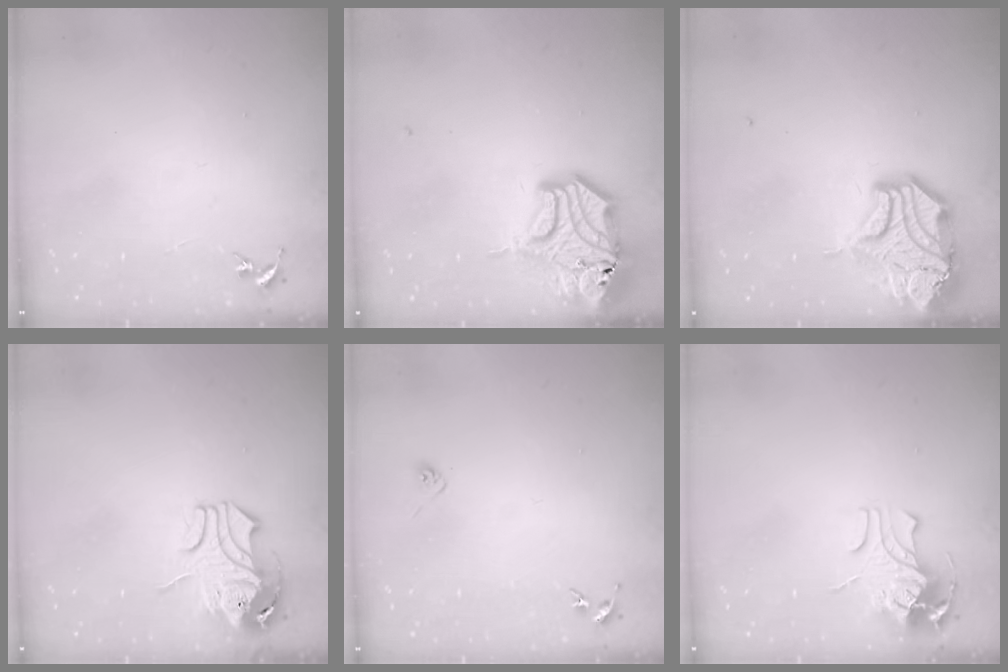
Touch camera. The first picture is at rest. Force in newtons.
{"total": 18.5, "press": 18.3, "slide": 2.6}
{"total": 18.1, "press": 17.9, "slide": 2.5}
{"total": 9.5, "press": 9.4, "slide": 1.2}
{"total": 2.8, "press": 2.6, "slide": 1.1}
{"total": 9.9, "press": 9.9, "slide": 1.2}